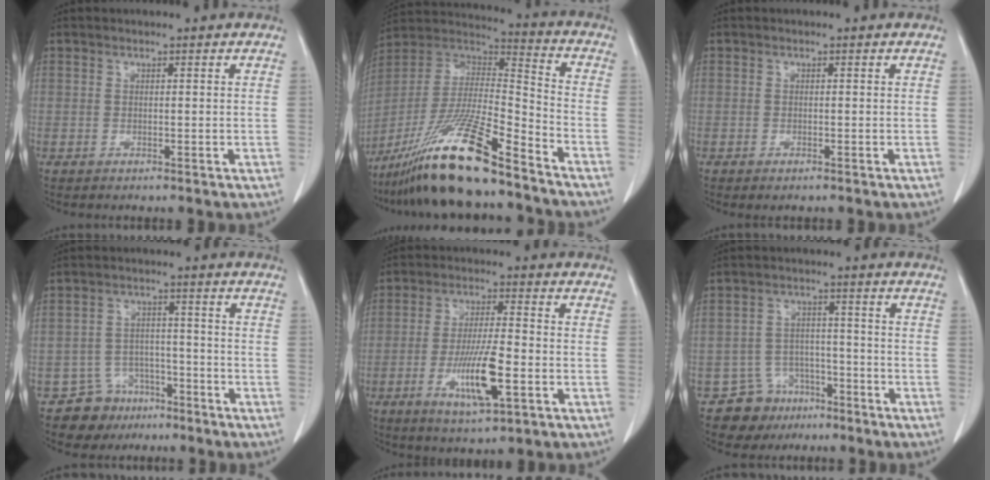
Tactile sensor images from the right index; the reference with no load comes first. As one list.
[{"total": 20.9, "force": [-15.5, 1.5, 13.9], "torque": [-0.290, -0.029, -0.288]}, {"total": 0.8, "force": [-0.6, 0.2, 0.5], "torque": [-0.008, -0.001, -0.006]}, {"total": 6.5, "force": [-4.6, 4.6, 0.0], "torque": [0.006, 0.017, -0.071]}, {"total": 10.1, "force": [-3.3, 1.7, 9.4], "torque": [-0.176, -0.011, -0.056]}, {"total": 6.9, "force": [-4.7, 5.1, 0.2], "torque": [0.000, 0.019, -0.071]}]